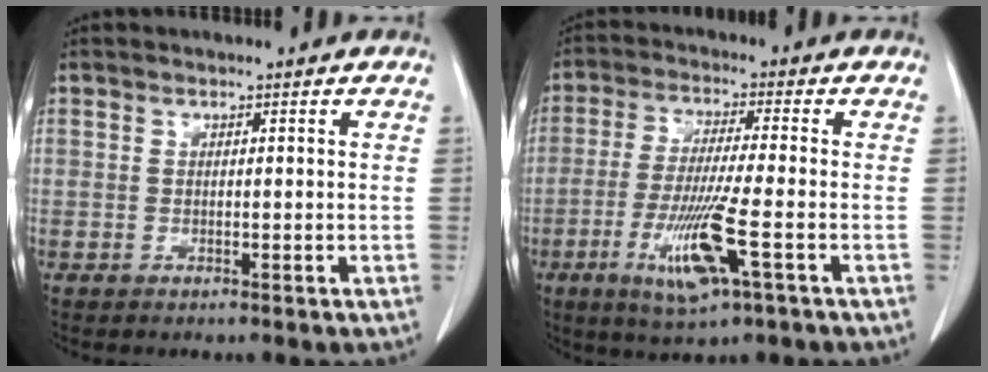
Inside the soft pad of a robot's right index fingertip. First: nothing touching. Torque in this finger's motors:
{"motor_torque": [0.43, -0.24, 0.18, 0.09]}